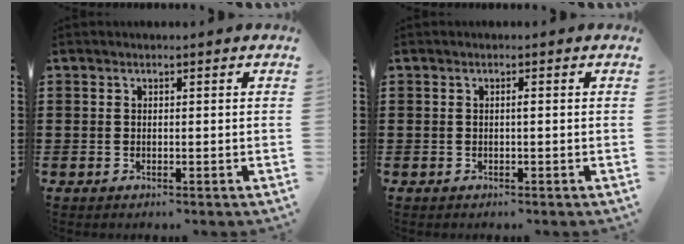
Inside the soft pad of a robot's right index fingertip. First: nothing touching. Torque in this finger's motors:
{"motor_torque": [0.47, -0.19, 0.01, 0.04]}